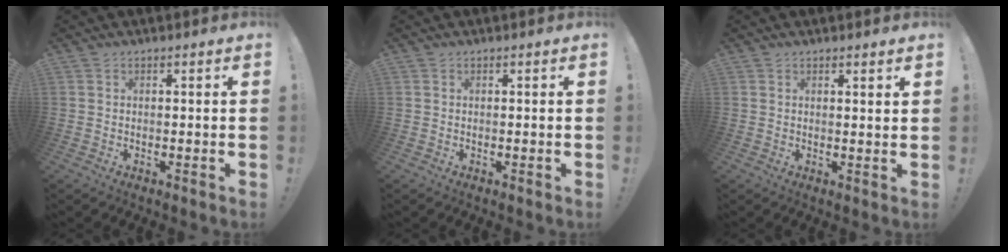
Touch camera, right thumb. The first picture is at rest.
{"total": 0.0}
{"total": 1.6, "force": [1.3, -0.1, 0.9], "torque": [0.004, -0.014, 0.018]}